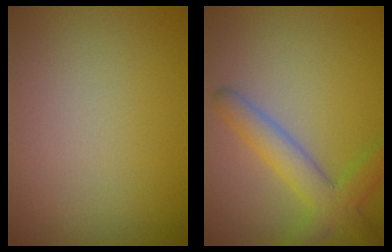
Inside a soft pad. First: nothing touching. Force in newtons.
{"total": 4.2, "press": 4.2, "slide": 0.2}